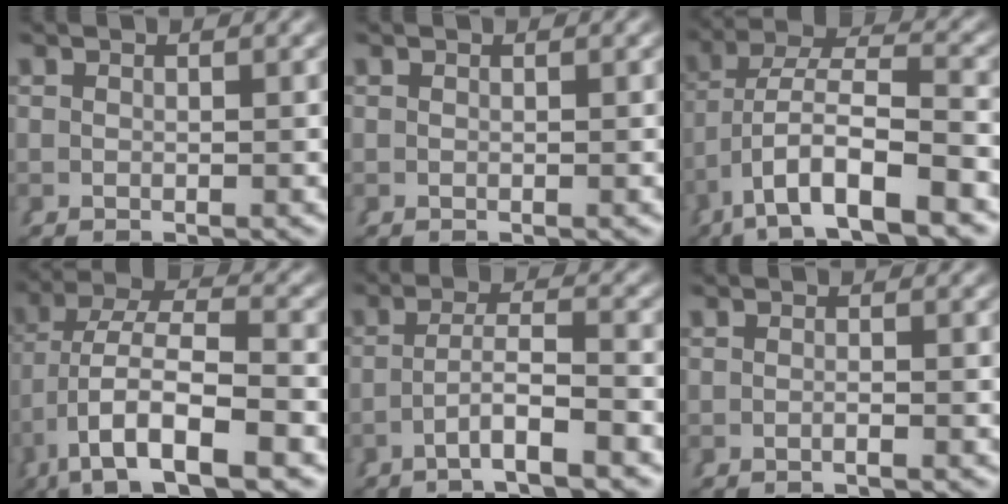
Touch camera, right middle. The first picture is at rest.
{"total": 0.0}
{"total": 7.2, "force": [-2.3, 3.4, 5.9], "torque": [-0.126, -0.020, -0.026]}
{"total": 8.5, "force": [-3.1, 4.2, 6.8], "torque": [-0.133, -0.026, -0.036]}
{"total": 4.0, "force": [-2.6, 0.3, 3.1], "torque": [-0.057, -0.010, -0.038]}
{"total": 0.8, "force": [-0.7, -0.1, 0.4], "torque": [-0.011, 0.001, -0.015]}